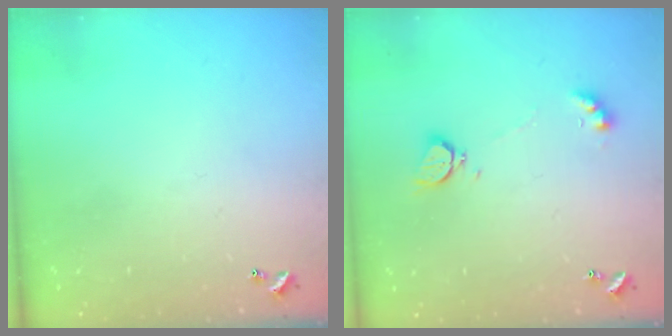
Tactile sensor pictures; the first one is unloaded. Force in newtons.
{"total": 2.3, "press": 2.3, "slide": 0.5}